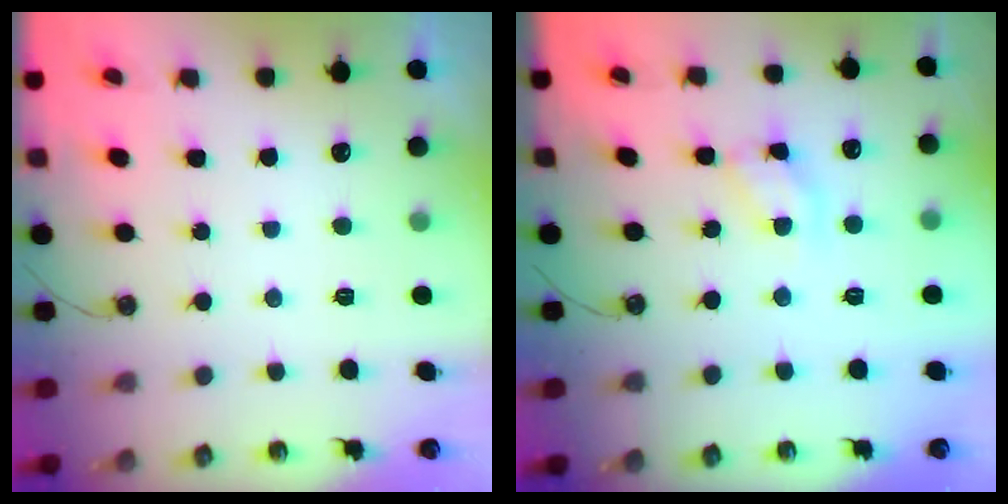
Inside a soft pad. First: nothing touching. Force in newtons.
{"total": 9.3, "press": 9.3, "slide": 0.6}